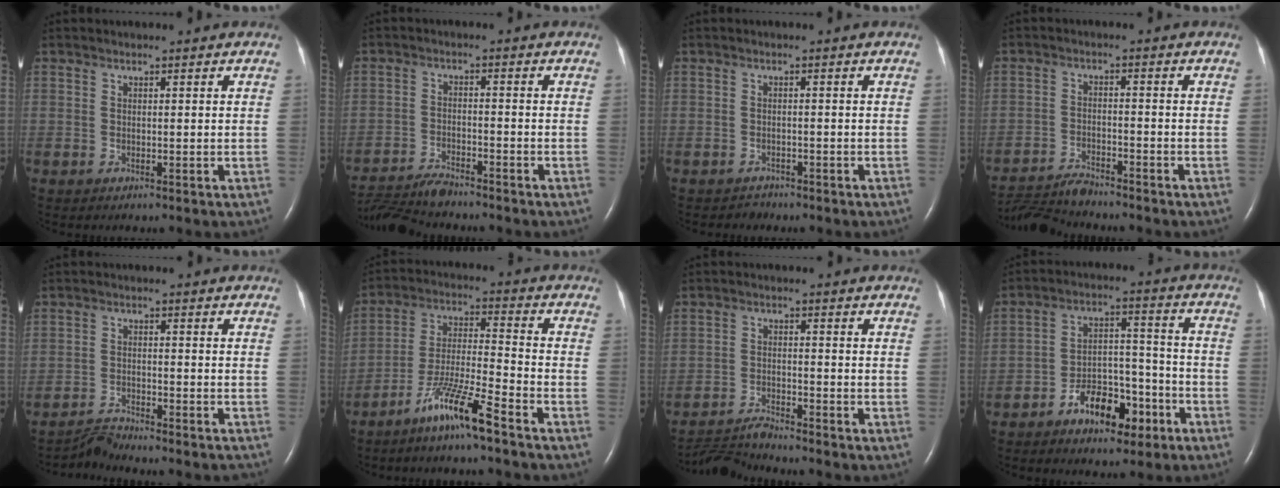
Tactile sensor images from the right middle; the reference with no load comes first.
{"total": 9.5, "force": [-9.0, 0.7, 3.0], "torque": [-0.054, -0.017, -0.154]}
{"total": 1.4, "force": [-1.2, 0.5, -0.5], "torque": [0.001, -0.003, -0.018]}
{"total": 7.3, "force": [-7.1, -0.1, 1.3], "torque": [-0.026, -0.017, -0.127]}
{"total": 5.0, "force": [-4.9, -1.1, -0.2], "torque": [0.003, -0.006, -0.082]}
{"total": 9.7, "force": [-7.2, -0.2, 6.5], "torque": [-0.127, -0.019, -0.140]}
{"total": 5.3, "force": [-5.2, -1.1, 0.2], "torque": [-0.011, -0.020, -0.095]}
{"total": 9.9, "force": [-6.0, 4.4, 6.6], "torque": [-0.110, 0.026, -0.092]}